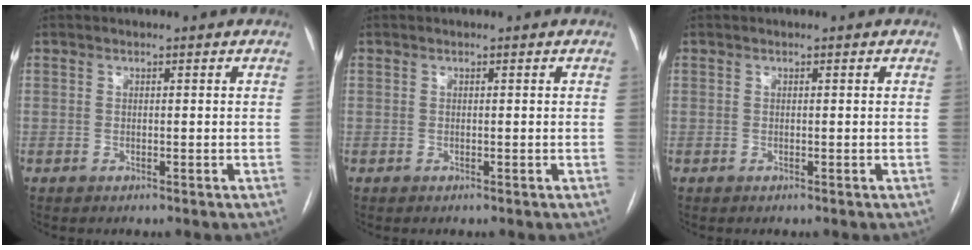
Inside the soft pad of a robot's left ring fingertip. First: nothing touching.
{"total": 0.0}
{"total": 0.0}